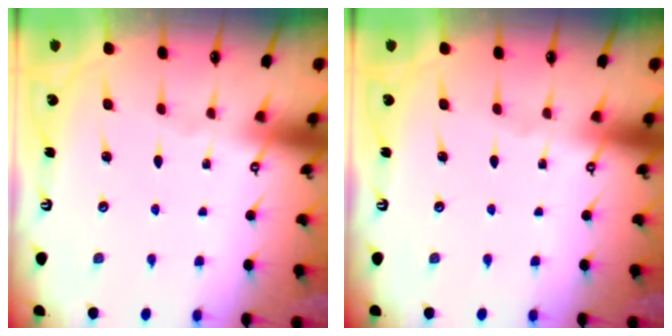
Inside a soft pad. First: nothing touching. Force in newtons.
{"total": 0.0}